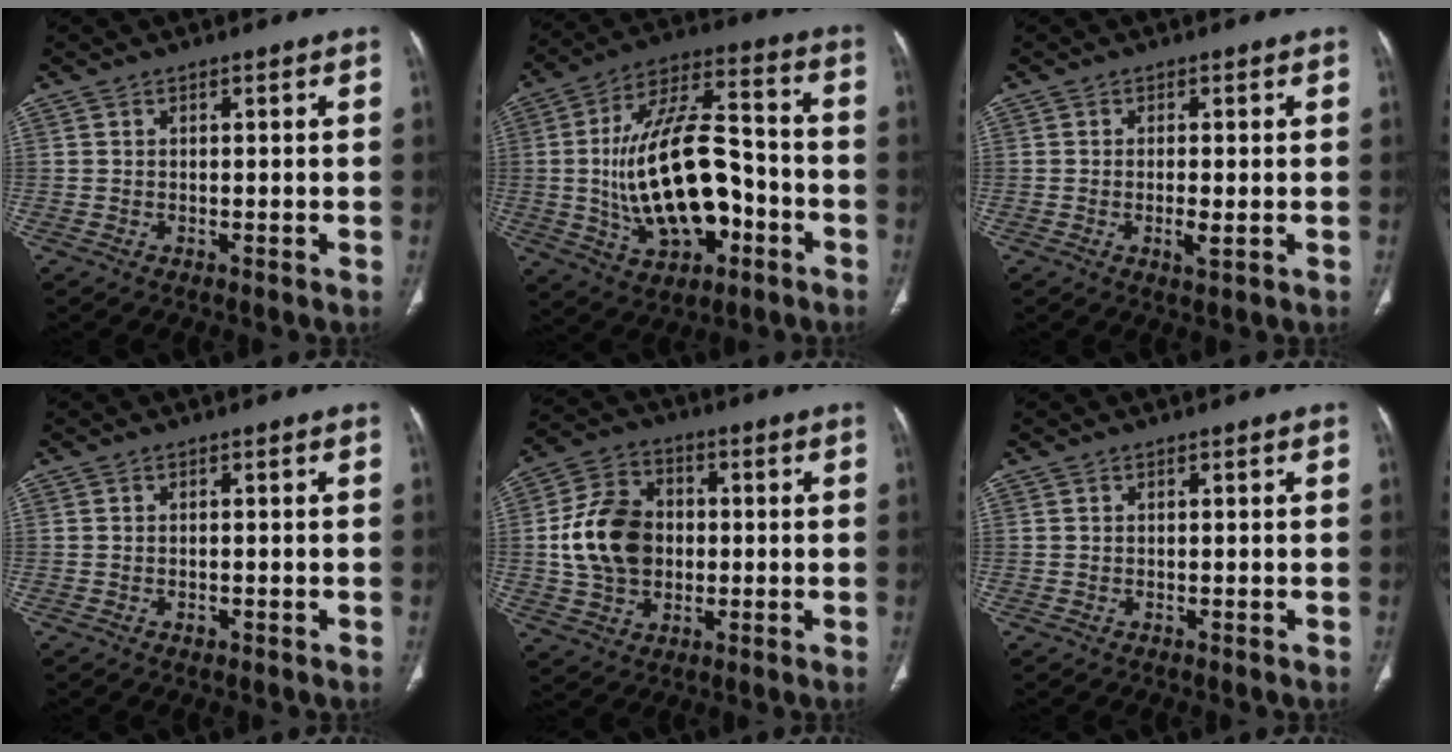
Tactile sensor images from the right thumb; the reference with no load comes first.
{"total": 21.9, "force": [-4.1, 11.5, 18.2], "torque": [-0.309, 0.038, -0.060]}
{"total": 2.4, "force": [-0.6, 0.5, 2.3], "torque": [-0.048, -0.007, -0.011]}
{"total": 0.6, "force": [-0.4, 0.4, 0.3], "torque": [-0.005, 0.001, -0.004]}
{"total": 14.0, "force": [0.0, 10.8, 9.0], "torque": [-0.146, 0.018, 0.001]}
{"total": 0.0}